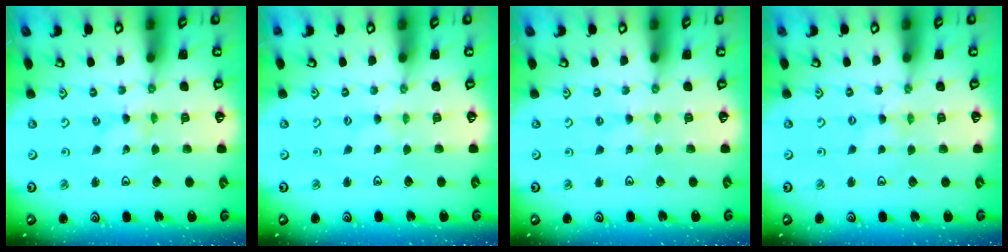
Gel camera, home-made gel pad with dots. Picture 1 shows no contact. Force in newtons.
{"total": 0.0}
{"total": 0.0}
{"total": 0.0}